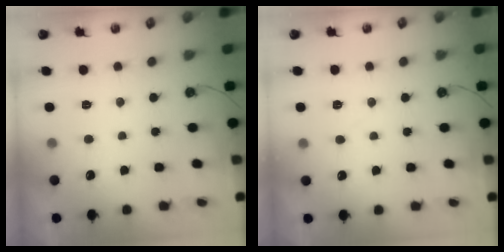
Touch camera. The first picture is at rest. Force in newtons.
{"total": 5.8, "press": 5.7, "slide": 0.9}